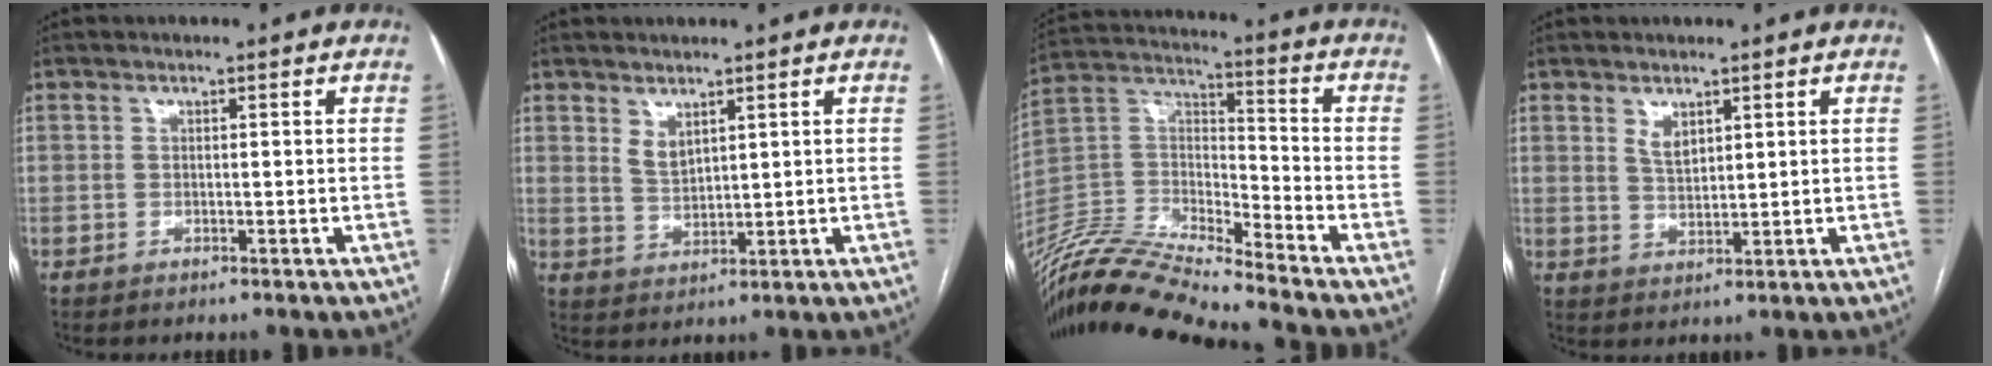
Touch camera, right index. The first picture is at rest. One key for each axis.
{"total": 3.1, "fx": 2.1, "fy": 1.4, "fz": 1.8, "tx": -0.037, "ty": -0.007, "tz": 0.051}
{"total": 17.7, "fx": -16.7, "fy": -0.1, "fz": 6.0, "tx": -0.112, "ty": 0.029, "tz": -0.316}
{"total": 2.8, "fx": 1.8, "fy": 1.3, "fz": 1.8, "tx": -0.035, "ty": -0.003, "tz": 0.042}